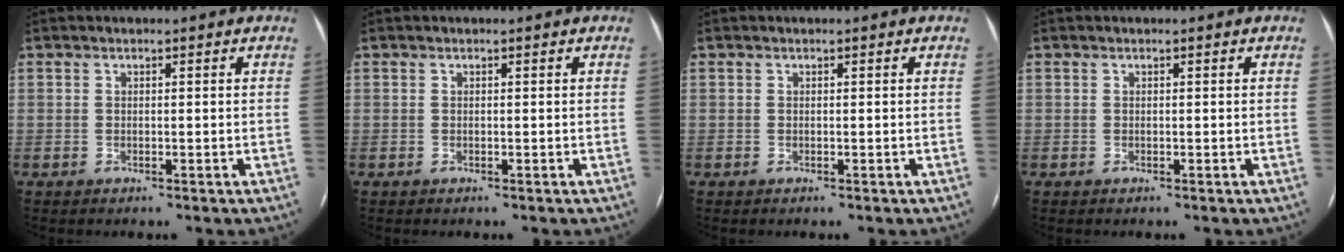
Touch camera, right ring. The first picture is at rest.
{"total": 0.0}
{"total": 0.0}
{"total": 0.0}